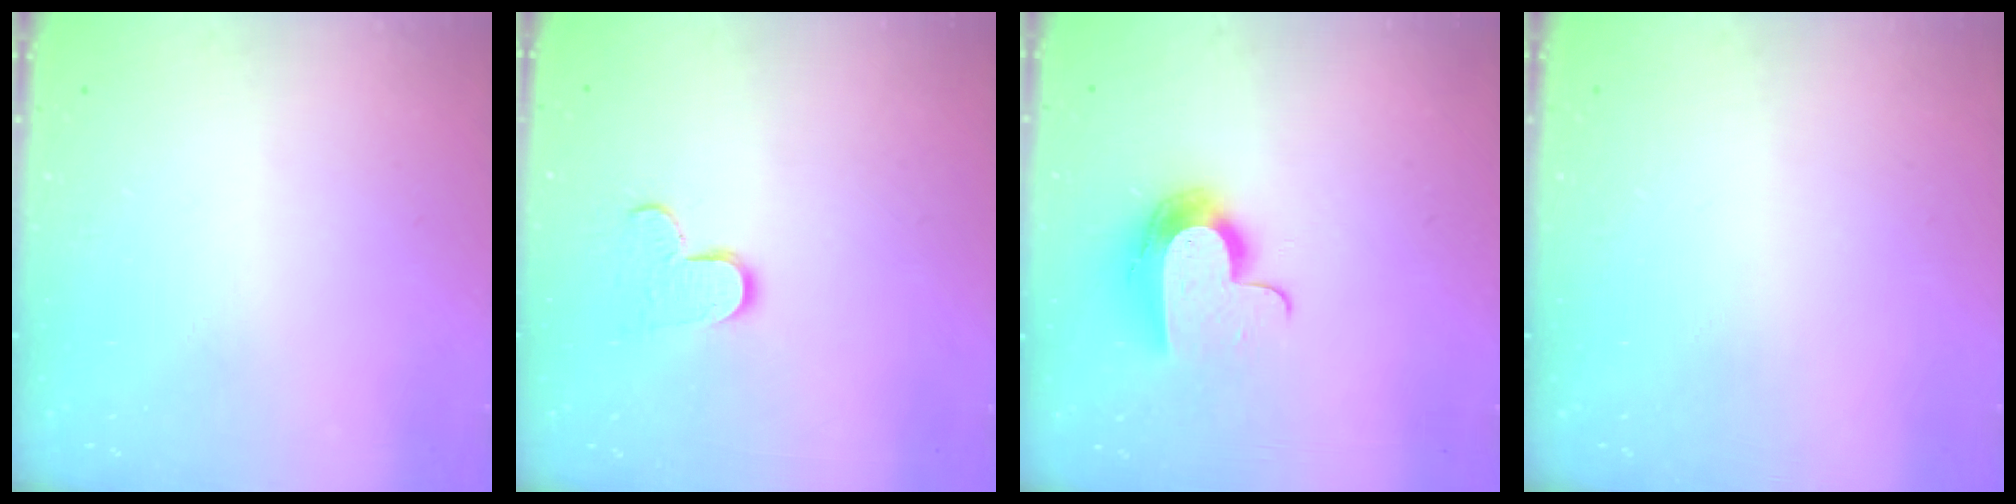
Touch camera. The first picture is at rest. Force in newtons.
{"total": 8.4, "press": 8.3, "slide": 0.2}
{"total": 12.1, "press": 12.1, "slide": 0.6}
{"total": 0.0}